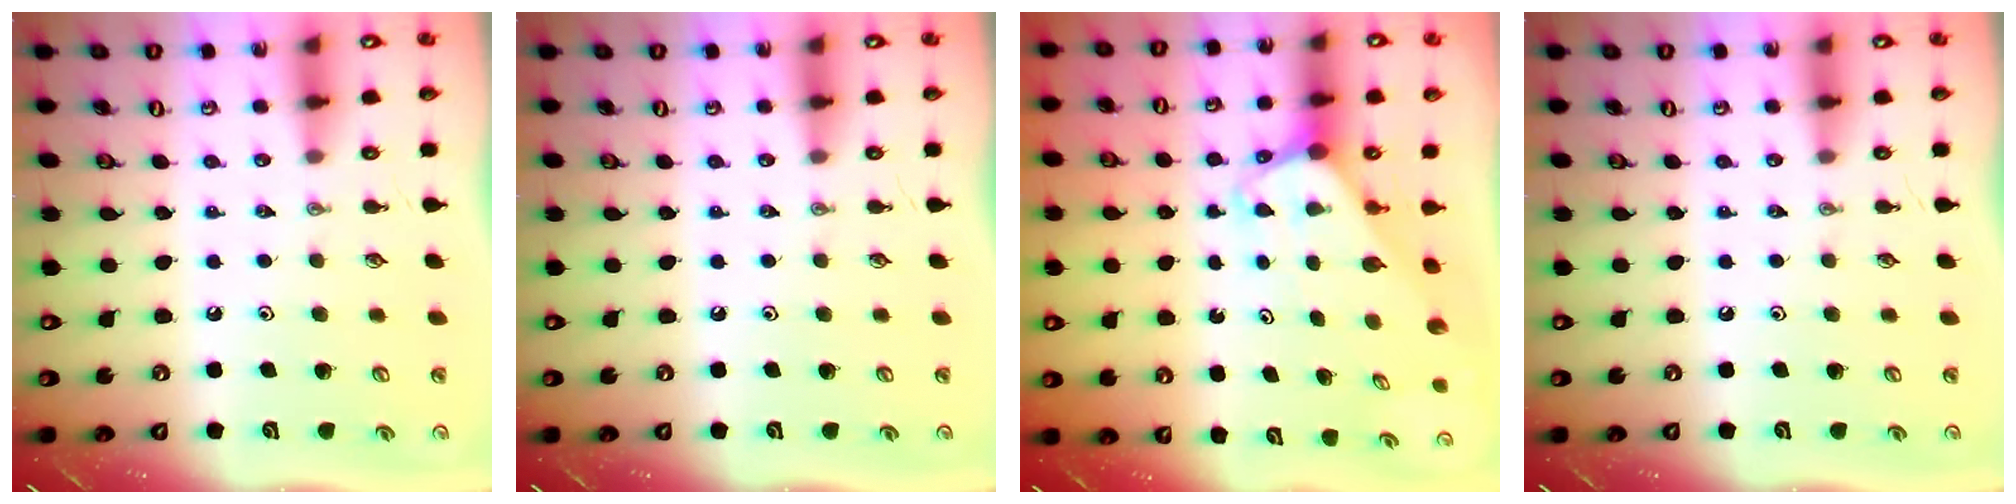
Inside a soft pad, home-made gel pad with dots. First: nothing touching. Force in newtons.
{"total": 0.0}
{"total": 2.2, "press": 2.2, "slide": 0.1}
{"total": 0.0}